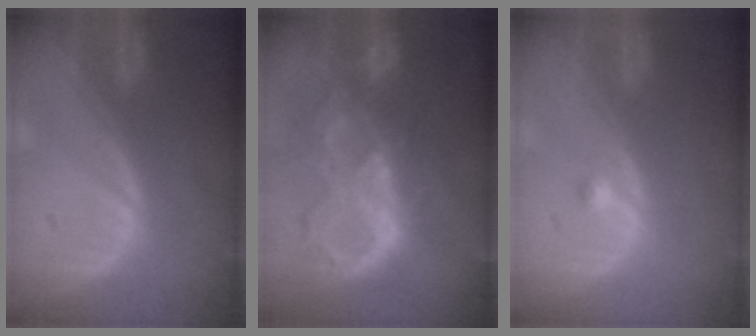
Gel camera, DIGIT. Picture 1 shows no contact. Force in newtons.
{"total": 10.5, "press": 8.8, "slide": 5.8}
{"total": 0.9, "press": 0.7, "slide": 0.6}